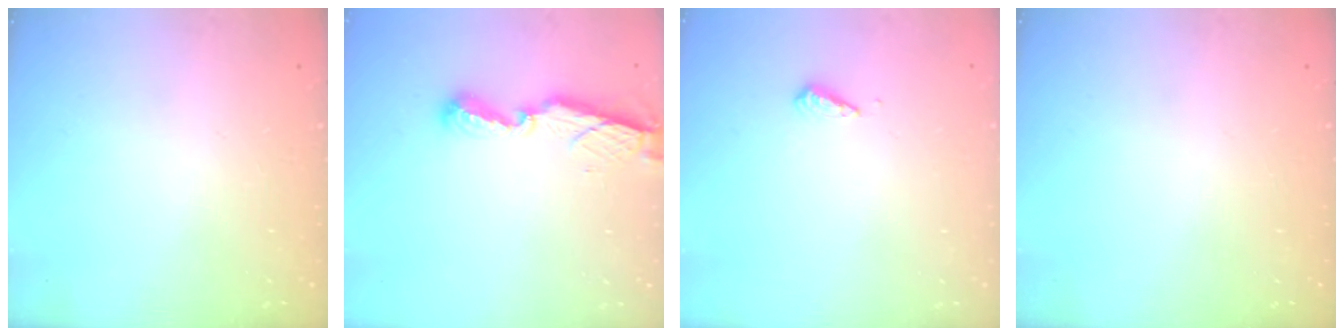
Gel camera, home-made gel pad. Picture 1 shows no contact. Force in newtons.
{"total": 7.9, "press": 7.8, "slide": 0.3}
{"total": 3.1, "press": 3.0, "slide": 0.7}
{"total": 0.0}